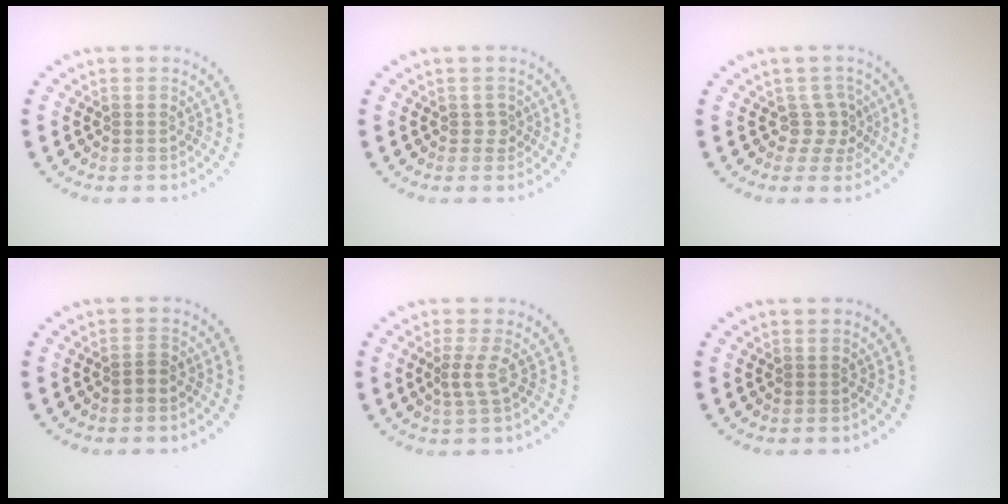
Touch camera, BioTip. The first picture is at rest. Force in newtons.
{"total": 0.9, "press": 0.7, "slide": 0.6}
{"total": 2.1, "press": 1.5, "slide": 1.5}
{"total": 0.8, "press": 0.6, "slide": 0.6}
{"total": 1.6, "press": 1.1, "slide": 1.2}
{"total": 0.0}